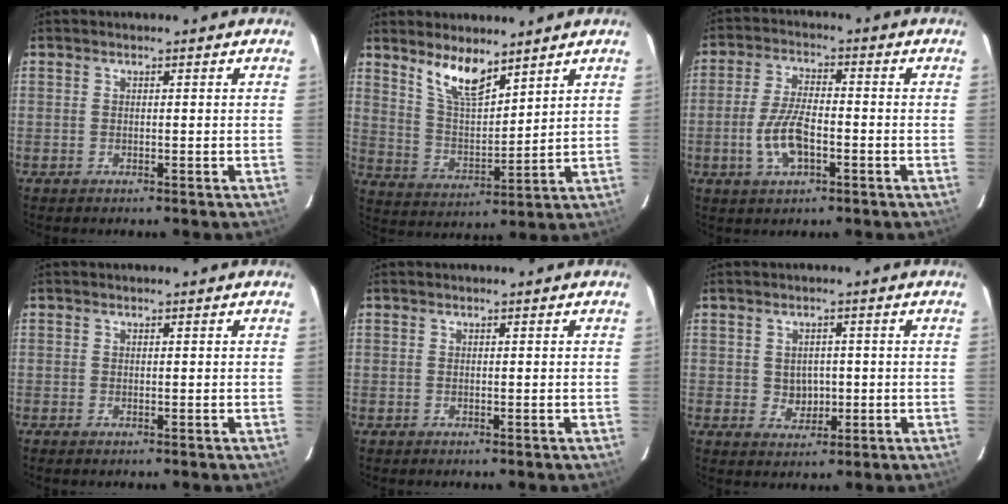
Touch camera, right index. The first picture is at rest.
{"total": 9.3, "force": [7.0, 2.8, 5.6], "torque": [-0.102, -0.003, 0.141]}
{"total": 8.4, "force": [-2.7, 3.4, 7.1], "torque": [-0.150, -0.001, -0.049]}
{"total": 0.0}
{"total": 0.0}
{"total": 3.8, "force": [-0.1, 3.5, 1.4], "torque": [-0.025, 0.004, 0.007]}